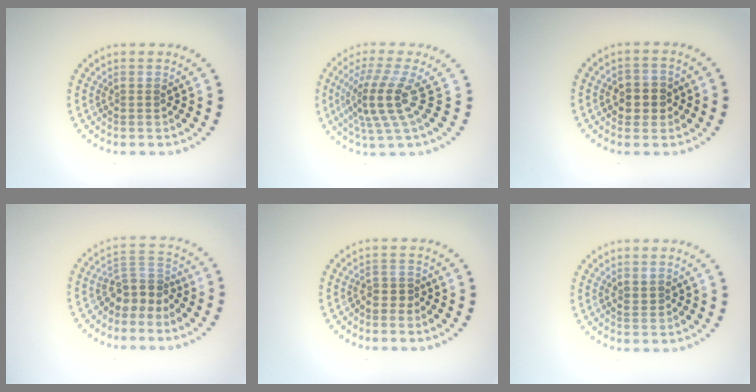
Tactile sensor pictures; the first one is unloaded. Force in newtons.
{"total": 4.4, "press": 3.1, "slide": 3.1}
{"total": 2.8, "press": 2.7, "slide": 0.7}
{"total": 3.2, "press": 2.5, "slide": 2.0}
{"total": 1.4, "press": 1.1, "slide": 0.9}
{"total": 0.7, "press": 0.6, "slide": 0.4}